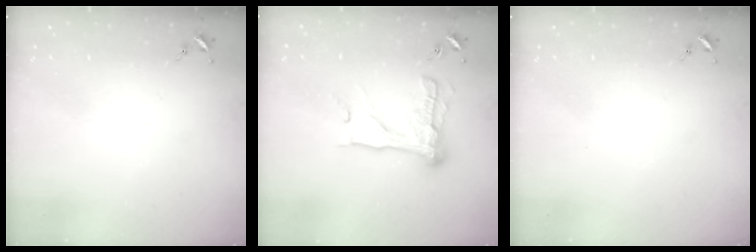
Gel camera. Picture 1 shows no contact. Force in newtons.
{"total": 16.7, "press": 16.7, "slide": 1.6}
{"total": 0.0}